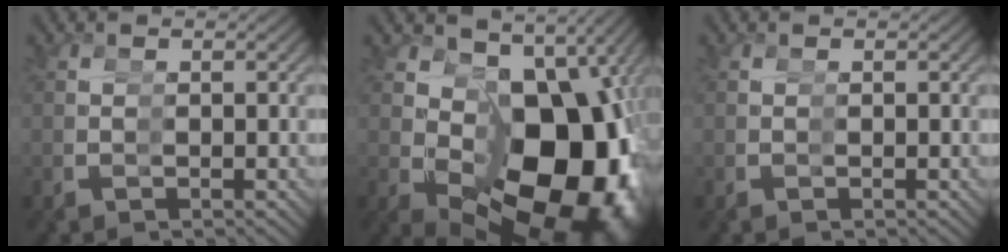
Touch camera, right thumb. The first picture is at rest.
{"total": 20.2, "force": [-2.2, 13.3, 15.0], "torque": [-0.244, -0.063, 0.000]}
{"total": 0.0}